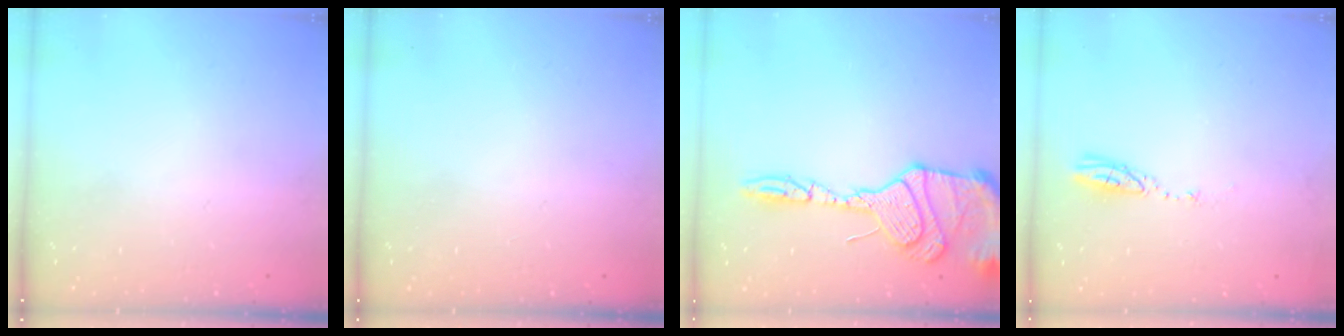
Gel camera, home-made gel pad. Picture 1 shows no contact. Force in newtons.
{"total": 0.0}
{"total": 18.6, "press": 18.4, "slide": 3.1}
{"total": 3.7, "press": 3.6, "slide": 0.3}